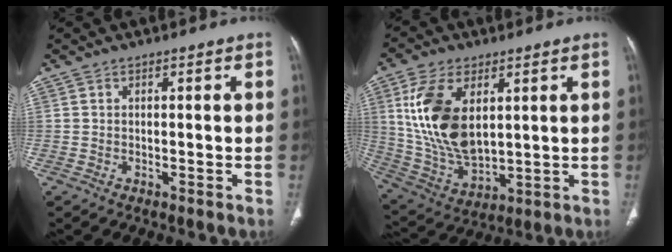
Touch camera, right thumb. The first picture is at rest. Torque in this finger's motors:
{"motor_torque": [-0.23, 1.63, 1.42, 1.32, 0.59]}